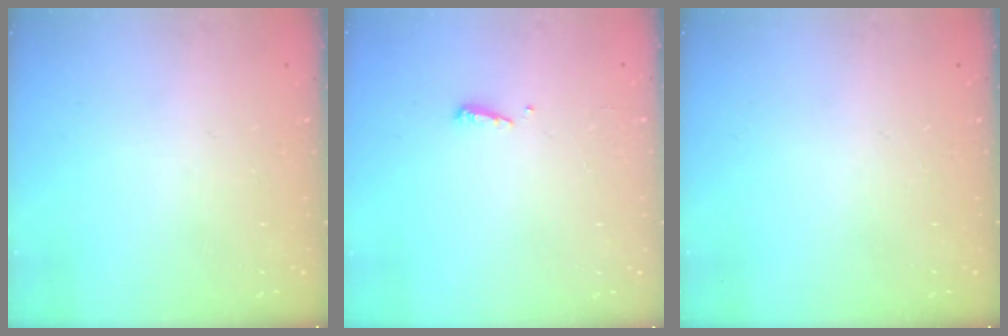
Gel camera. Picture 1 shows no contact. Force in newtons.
{"total": 3.7, "press": 3.6, "slide": 0.6}
{"total": 0.0}